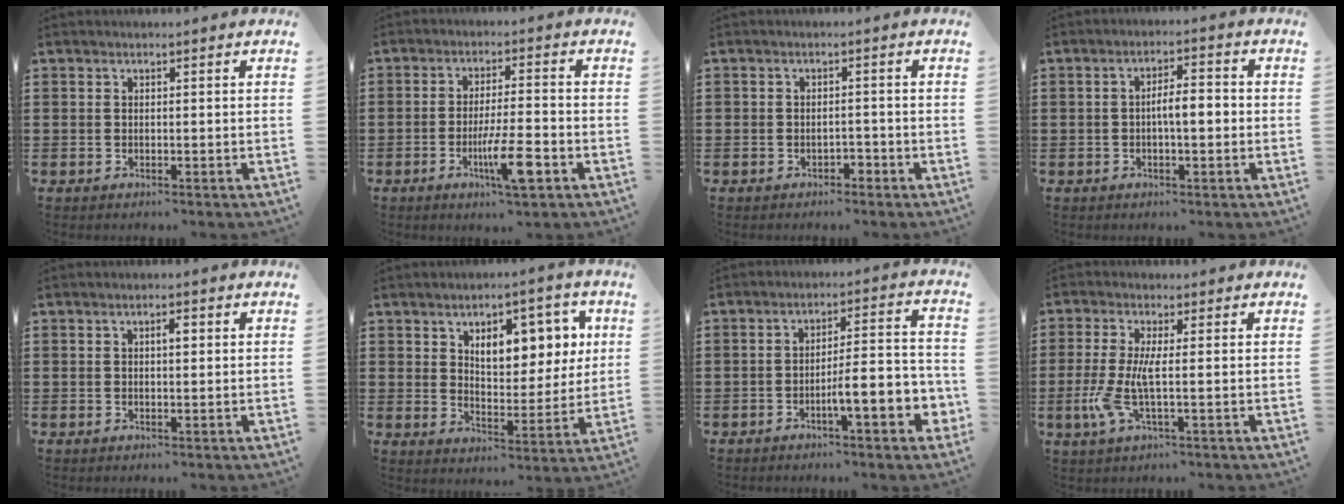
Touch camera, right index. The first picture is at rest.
{"total": 7.5, "force": [-3.3, 1.2, 6.6], "torque": [-0.122, -0.008, -0.058]}
{"total": 1.4, "force": [-1.3, 0.6, -0.1], "torque": [-0.004, 0.002, -0.028]}
{"total": 4.0, "force": [-0.7, 1.0, 3.8], "torque": [-0.067, 0.008, -0.015]}
{"total": 1.5, "force": [0.2, 0.3, 1.4], "torque": [-0.020, 0.000, 0.000]}
{"total": 8.3, "force": [3.6, 4.6, 5.8], "torque": [-0.091, -0.006, 0.055]}
{"total": 8.0, "force": [-3.5, 1.6, 7.0], "torque": [-0.106, -0.008, -0.061]}
{"total": 5.5, "force": [-1.1, 0.6, 5.3], "torque": [-0.130, -0.020, -0.029]}